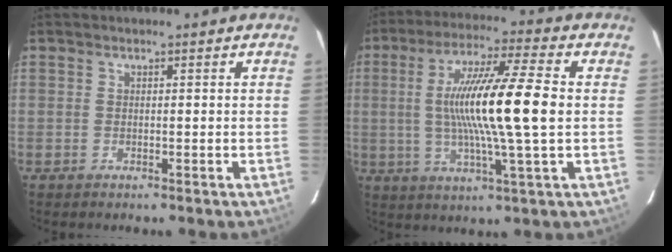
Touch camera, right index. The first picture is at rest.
{"total": 16.3, "force": [0.6, 0.4, 16.3], "torque": [-0.292, 0.000, 0.009]}